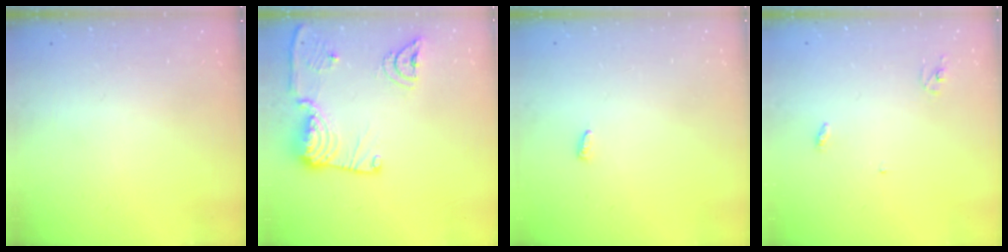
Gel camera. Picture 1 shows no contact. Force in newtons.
{"total": 16.4, "press": 16.3, "slide": 2.0}
{"total": 3.5, "press": 3.4, "slide": 0.6}
{"total": 2.8, "press": 2.8, "slide": 0.2}